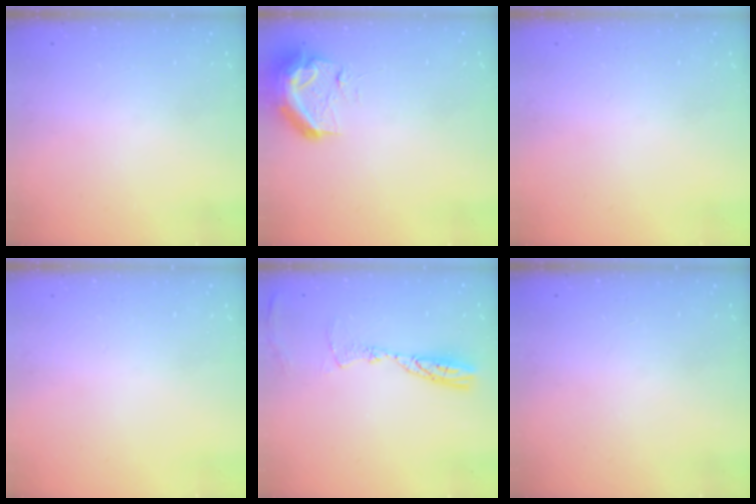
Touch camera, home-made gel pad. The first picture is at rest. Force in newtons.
{"total": 14.4, "press": 11.8, "slide": 8.4}
{"total": 0.0}
{"total": 0.0}
{"total": 9.3, "press": 9.3, "slide": 0.9}
{"total": 0.0}